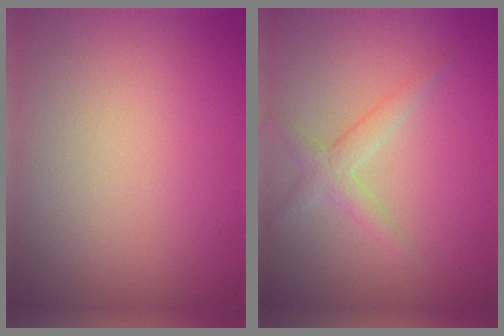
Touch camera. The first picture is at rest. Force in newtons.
{"total": 2.0, "press": 2.0, "slide": 0.1}